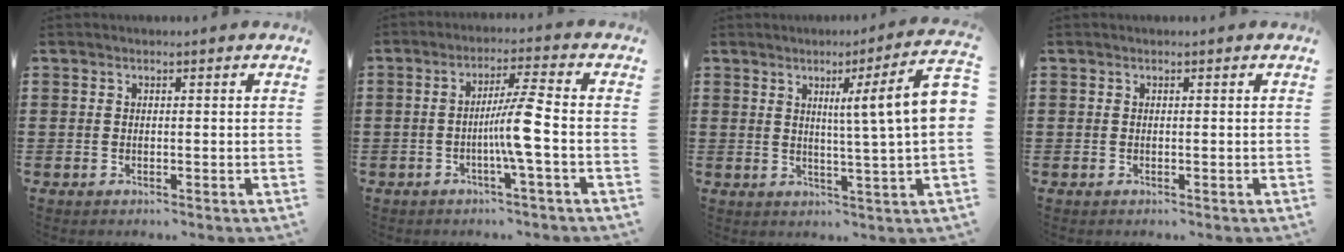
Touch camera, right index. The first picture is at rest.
{"total": 6.4, "force": [-1.6, -0.6, 6.2], "torque": [-0.109, -0.004, -0.035]}
{"total": 8.9, "force": [2.1, -0.5, 8.6], "torque": [-0.139, -0.018, 0.025]}
{"total": 0.0}